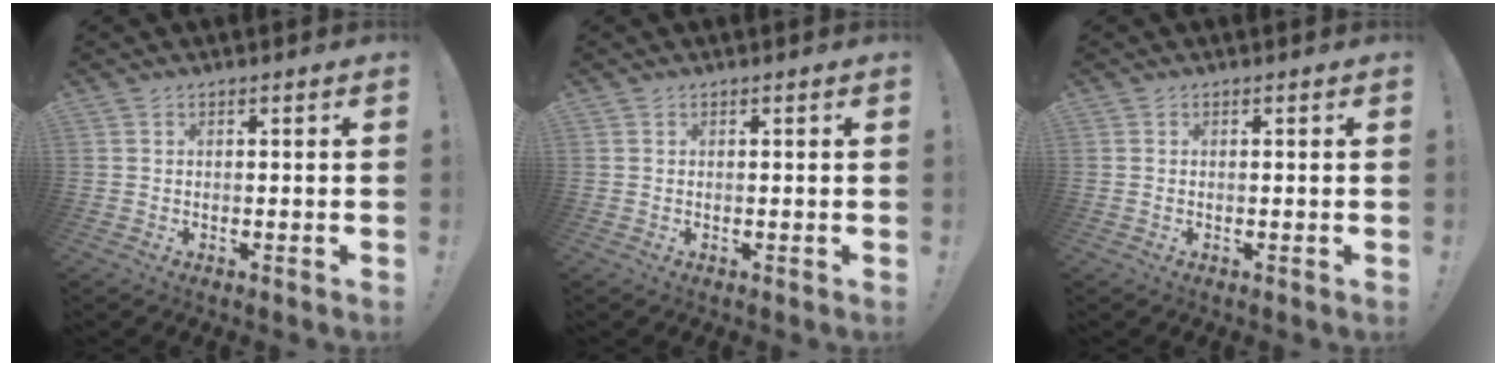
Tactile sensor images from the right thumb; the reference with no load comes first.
{"total": 0.0}
{"total": 0.0}